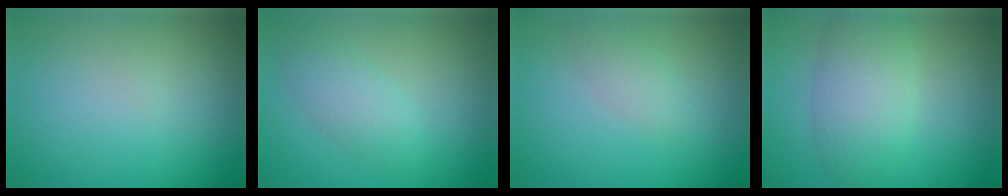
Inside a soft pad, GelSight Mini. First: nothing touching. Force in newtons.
{"total": 2.6, "press": 2.6, "slide": 0.2}
{"total": 1.6, "press": 1.6, "slide": 0.1}
{"total": 4.6, "press": 4.6, "slide": 0.1}